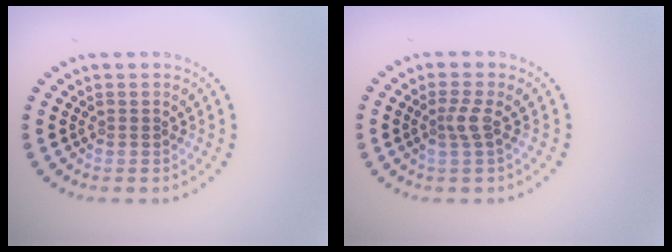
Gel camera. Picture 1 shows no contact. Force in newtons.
{"total": 1.7, "press": 1.3, "slide": 1.2}